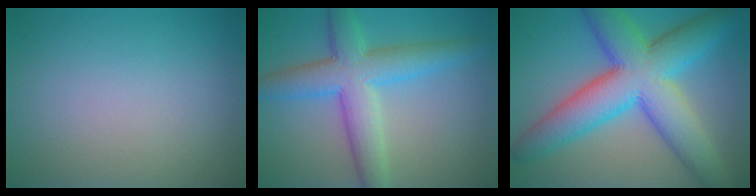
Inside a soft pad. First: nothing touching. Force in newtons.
{"total": 6.6, "press": 6.6, "slide": 0.1}
{"total": 11.5, "press": 11.5, "slide": 0.5}